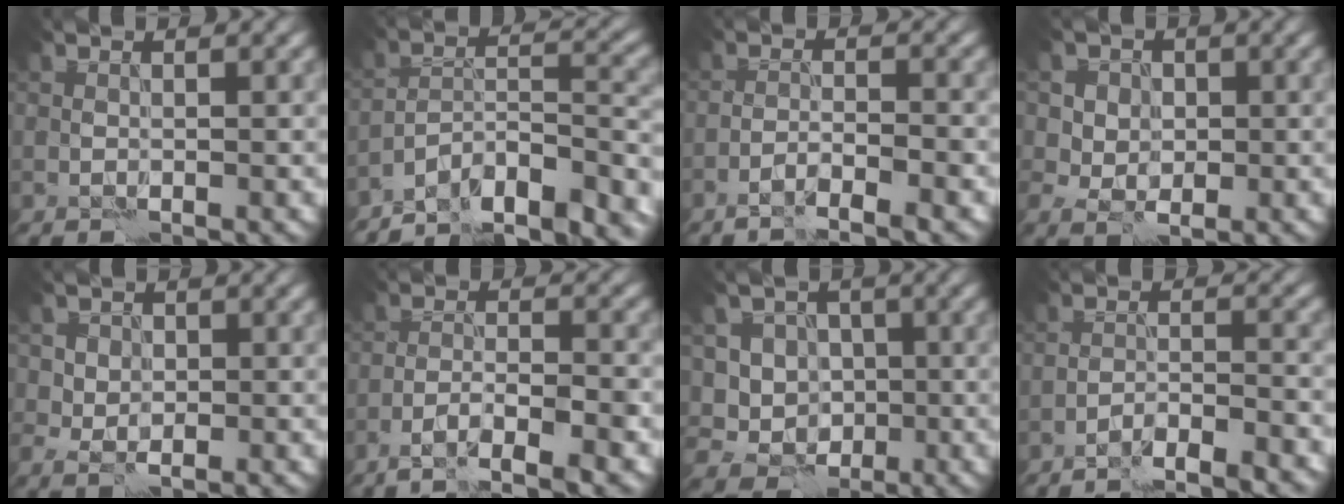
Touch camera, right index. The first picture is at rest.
{"total": 11.2, "force": [-9.8, 2.7, 4.8], "torque": [-0.071, 0.018, -0.143]}
{"total": 2.8, "force": [-2.3, -0.3, 1.6], "torque": [-0.029, 0.008, -0.046]}
{"total": 4.4, "force": [1.6, 3.6, 1.9], "torque": [-0.032, 0.009, 0.013]}
{"total": 2.0, "force": [0.5, 1.7, 1.0], "torque": [-0.014, 0.003, 0.005]}
{"total": 4.5, "force": [-3.4, 0.1, 3.0], "torque": [-0.050, 0.007, -0.063]}
{"total": 5.9, "force": [-1.1, 5.4, 2.1], "torque": [-0.017, 0.013, -0.043]}
{"total": 4.1, "force": [-3.7, 0.0, 1.8], "torque": [-0.026, 0.008, -0.068]}